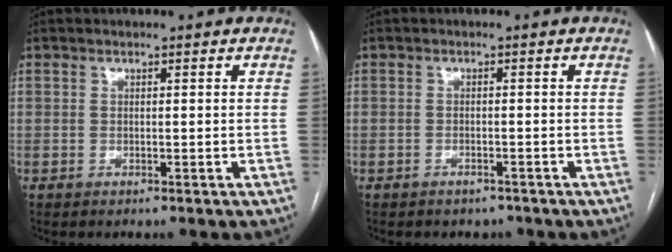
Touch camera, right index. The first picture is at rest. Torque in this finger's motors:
{"motor_torque": [0.12, 0.01, 0.09, 0.00]}